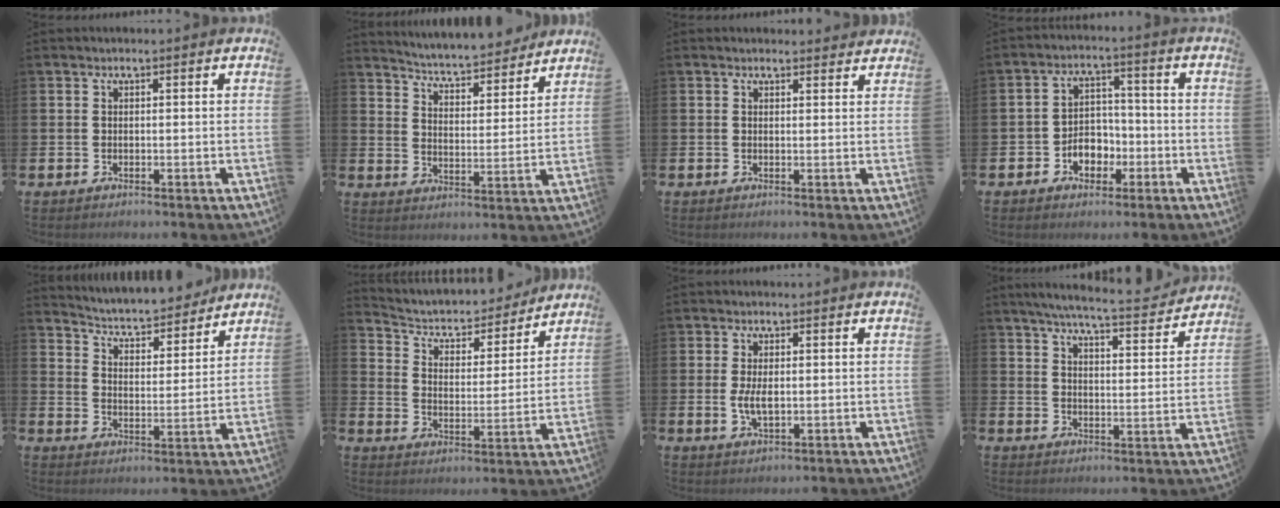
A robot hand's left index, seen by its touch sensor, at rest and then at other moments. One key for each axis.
{"total": 5.3, "fx": 5.3, "fy": 0.5, "fz": 0.5, "tx": -0.038, "ty": -0.045, "tz": 0.087}
{"total": 1.3, "fx": 1.2, "fy": 0.5, "fz": 0.0, "tx": 0.010, "ty": -0.003, "tz": 0.020}
{"total": 4.5, "fx": -2.0, "fy": 3.5, "fz": 2.0, "tx": -0.036, "ty": 0.004, "tz": -0.045}
{"total": 5.1, "fx": 5.0, "fy": 1.0, "fz": 0.9, "tx": -0.037, "ty": -0.049, "tz": 0.078}
{"total": 5.1, "fx": 4.6, "fy": 1.8, "fz": 0.9, "tx": -0.049, "ty": -0.039, "tz": 0.073}
{"total": 3.2, "fx": 0.0, "fy": 1.5, "fz": 2.8, "tx": -0.047, "ty": 0.001, "tz": -0.003}
{"total": 6.4, "fx": 6.0, "fy": 0.3, "fz": 2.3, "tx": -0.050, "ty": -0.043, "tz": 0.099}